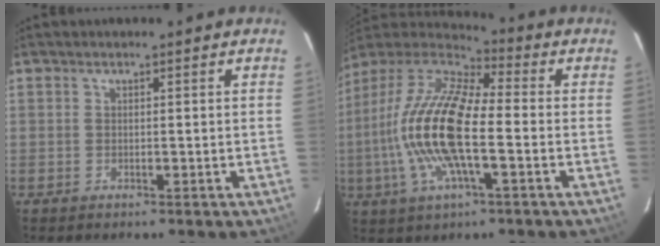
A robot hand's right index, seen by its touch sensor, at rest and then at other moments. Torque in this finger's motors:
{"motor_torque": [2.14, 0.00, 1.05, 0.21]}